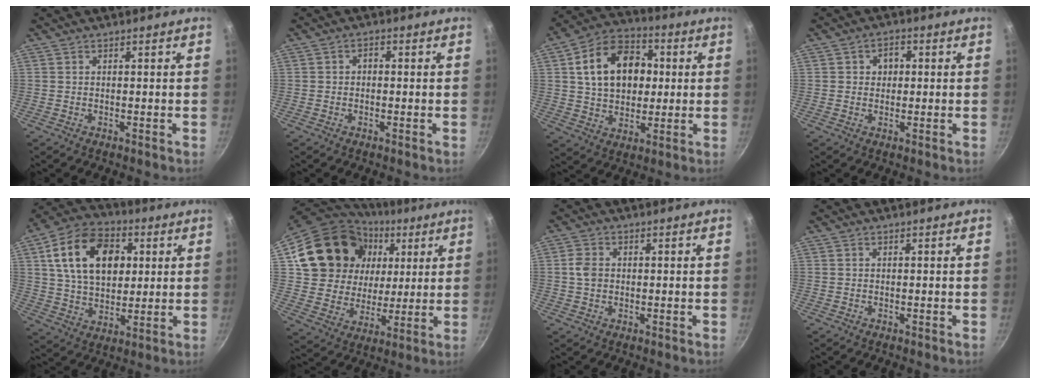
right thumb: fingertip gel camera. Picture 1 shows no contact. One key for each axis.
{"total": 1.7, "fx": -0.2, "fy": 1.3, "fz": 1.0, "tx": -0.015, "ty": 0.008, "tz": -0.007}
{"total": 16.9, "fx": 3.0, "fy": 12.4, "fz": 11.2, "tx": -0.151, "ty": 0.019, "tz": 0.041}
{"total": 3.6, "fx": 0.5, "fy": 3.1, "fz": 1.9, "tx": -0.006, "ty": 0.006, "tz": 0.005}
{"total": 18.8, "fx": 5.0, "fy": 12.6, "fz": 13.0, "tx": -0.194, "ty": 0.004, "tz": 0.077}
{"total": 23.4, "fx": 8.2, "fy": 18.7, "fz": 11.6, "tx": -0.201, "ty": 0.008, "tz": 0.150}
{"total": 3.5, "fx": 0.2, "fy": 2.7, "fz": 2.2, "tx": -0.036, "ty": 0.006, "tz": -0.002}
{"total": 0.0}